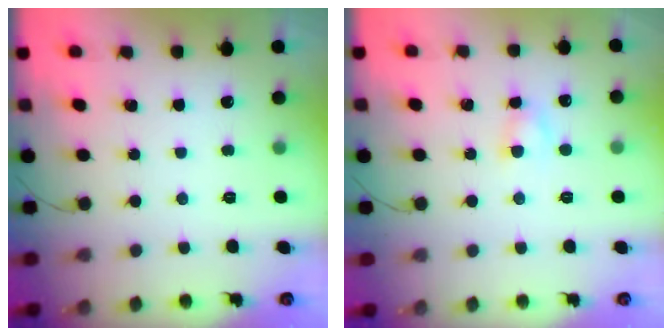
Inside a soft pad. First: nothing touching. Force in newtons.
{"total": 4.0, "press": 3.8, "slide": 1.1}